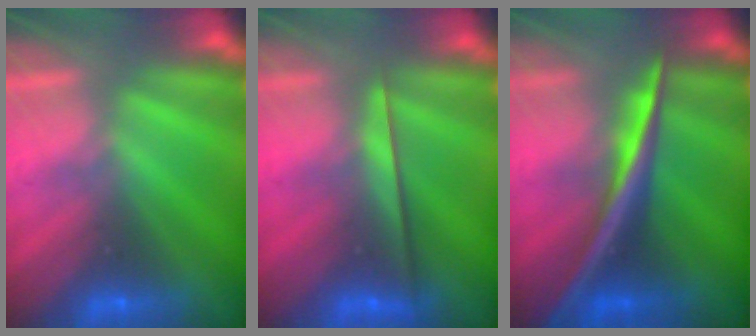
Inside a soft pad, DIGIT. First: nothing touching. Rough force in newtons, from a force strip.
{"total": 2.3}
{"total": 2.6}